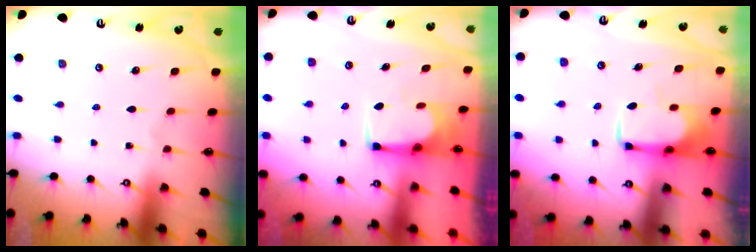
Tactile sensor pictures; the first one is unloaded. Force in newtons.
{"total": 2.1, "press": 2.1, "slide": 0.1}
{"total": 2.0, "press": 1.9, "slide": 0.4}